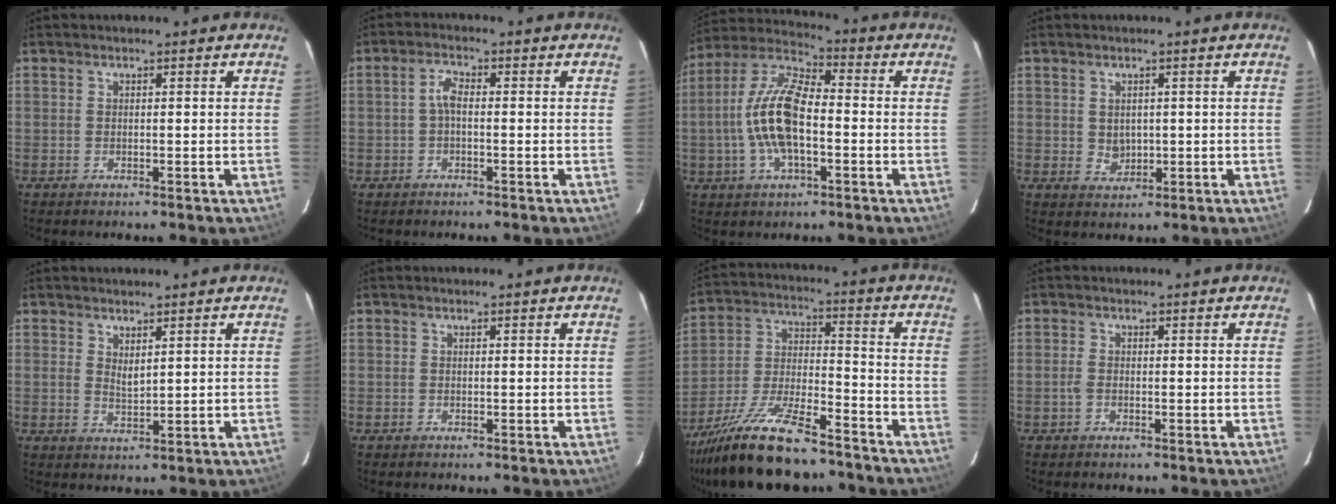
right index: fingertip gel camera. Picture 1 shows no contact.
{"total": 2.5, "force": [-0.5, 1.1, 2.2], "torque": [-0.047, 0.009, -0.010]}
{"total": 14.1, "force": [-2.1, 5.8, 12.7], "torque": [-0.260, 0.010, -0.045]}
{"total": 2.7, "force": [0.4, 2.4, 1.1], "torque": [-0.017, 0.002, 0.014]}
{"total": 2.4, "force": [1.5, 0.8, 1.6], "torque": [-0.028, -0.006, 0.027]}
{"total": 0.0}
{"total": 19.6, "force": [-15.3, 5.2, 11.0], "torque": [-0.225, -0.022, -0.261]}
{"total": 1.3, "force": [-0.4, 0.7, 1.0], "torque": [-0.024, 0.001, -0.011]}